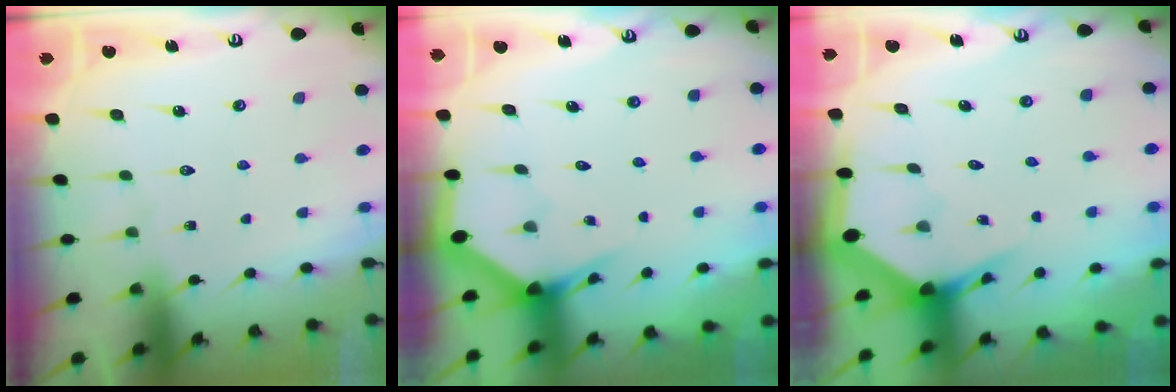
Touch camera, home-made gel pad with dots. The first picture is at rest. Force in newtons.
{"total": 3.0, "press": 3.0, "slide": 0.1}
{"total": 4.3, "press": 4.2, "slide": 0.4}